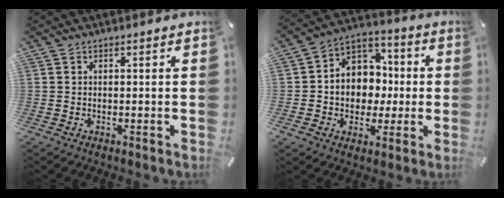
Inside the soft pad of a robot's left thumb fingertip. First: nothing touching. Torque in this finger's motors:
{"motor_torque": [2.04, 2.22, 0.76, 0.63, 0.12]}